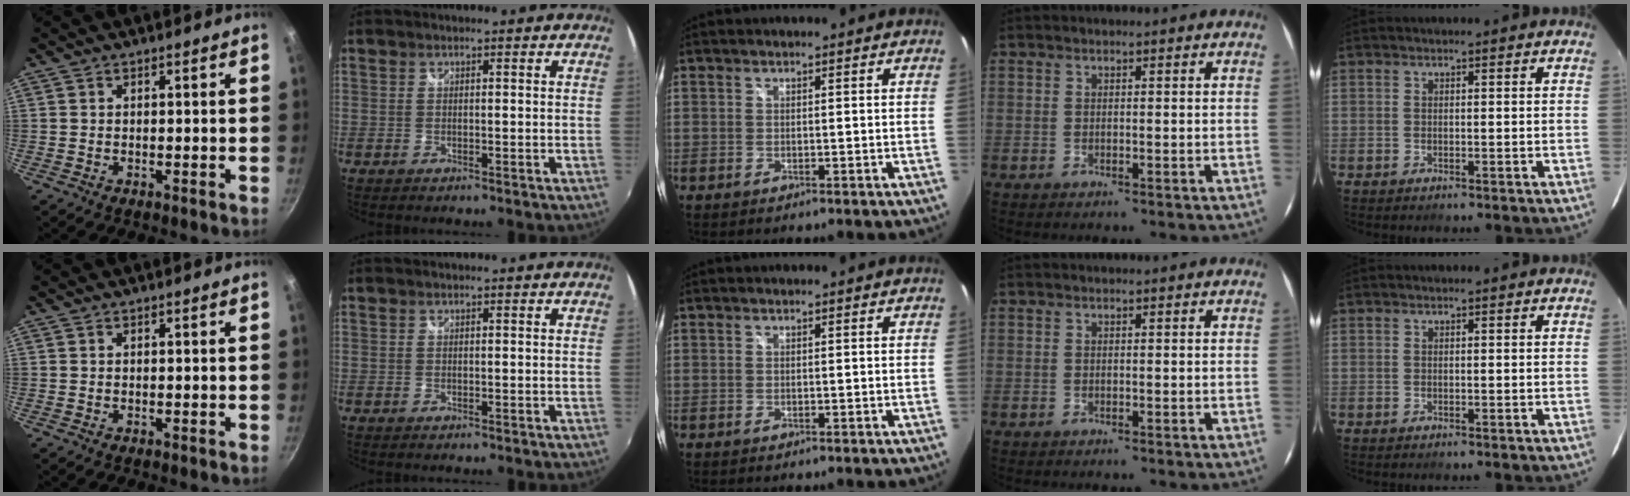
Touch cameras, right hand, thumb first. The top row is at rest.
{}